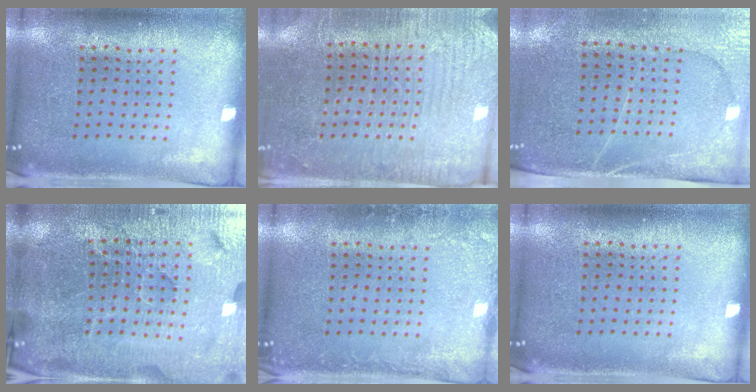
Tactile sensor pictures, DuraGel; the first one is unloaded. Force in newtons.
{"total": 2.9, "press": 2.8, "slide": 0.6}
{"total": 3.0, "press": 2.8, "slide": 1.1}
{"total": 5.9, "press": 5.3, "slide": 2.4}
{"total": 1.7, "press": 1.7, "slide": 0.3}
{"total": 0.0}